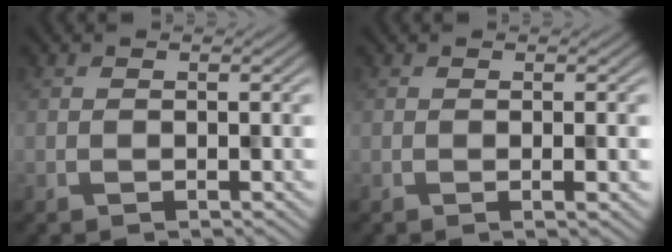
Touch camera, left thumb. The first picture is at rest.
{"total": 1.3, "force": [-0.2, 0.1, 1.3], "torque": [-0.023, 0.003, -0.004]}